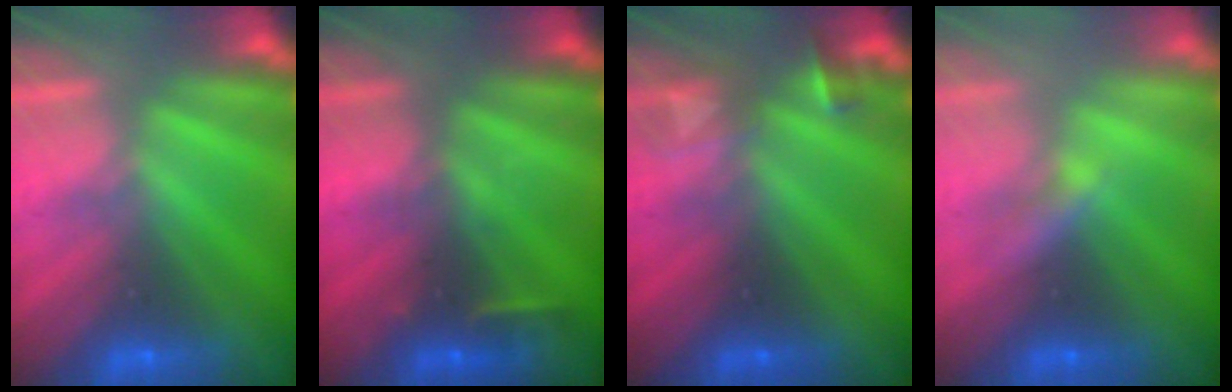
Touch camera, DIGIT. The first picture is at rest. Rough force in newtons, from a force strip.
{"total": 2.4}
{"total": 3.1}
{"total": 2.1}